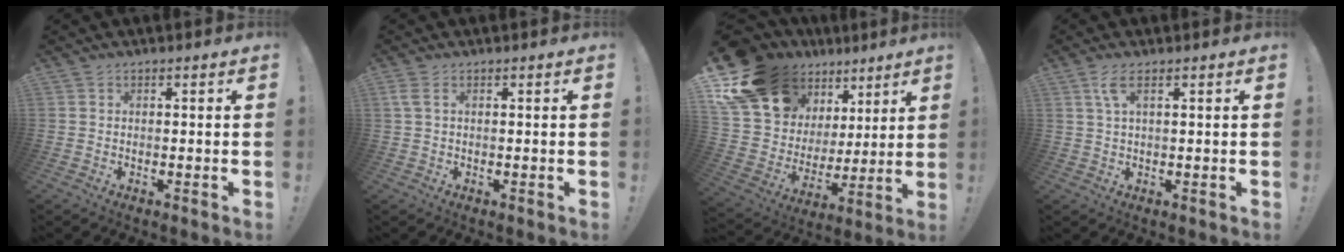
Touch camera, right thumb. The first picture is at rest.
{"total": 2.3, "force": [0.8, 0.7, 2.0], "torque": [-0.046, 0.004, 0.017]}
{"total": 20.1, "force": [13.3, 12.6, 8.2], "torque": [-0.147, -0.085, 0.273]}
{"total": 3.6, "force": [1.5, 0.3, 3.2], "torque": [-0.063, 0.001, 0.025]}